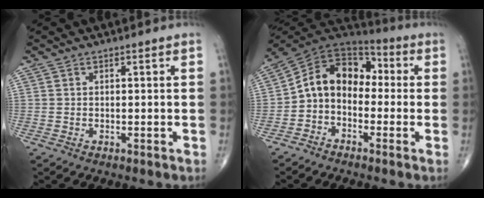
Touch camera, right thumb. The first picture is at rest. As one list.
[{"total": 11.8, "force": [-1.4, 8.9, 7.6], "torque": [-0.102, 0.058, -0.043]}]